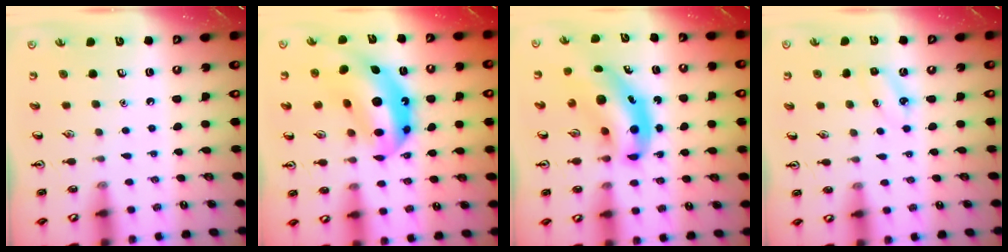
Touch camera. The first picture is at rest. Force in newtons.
{"total": 15.4, "press": 14.6, "slide": 4.9}
{"total": 9.5, "press": 9.1, "slide": 2.7}
{"total": 5.0, "press": 4.8, "slide": 1.6}